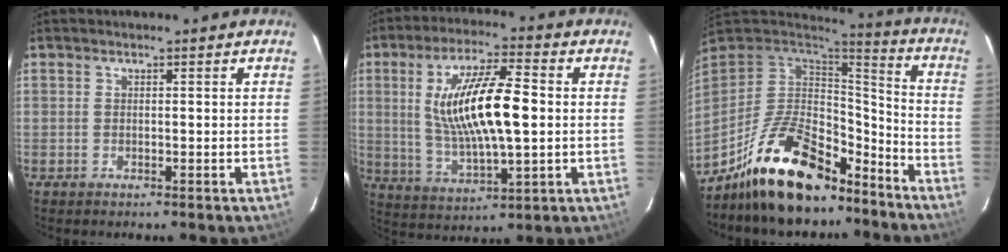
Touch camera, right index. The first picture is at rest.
{"total": 16.1, "force": [1.2, 4.4, 15.4], "torque": [-0.290, 0.001, 0.032]}
{"total": 20.9, "force": [-14.5, 8.9, 12.0], "torque": [-0.236, 0.008, -0.232]}